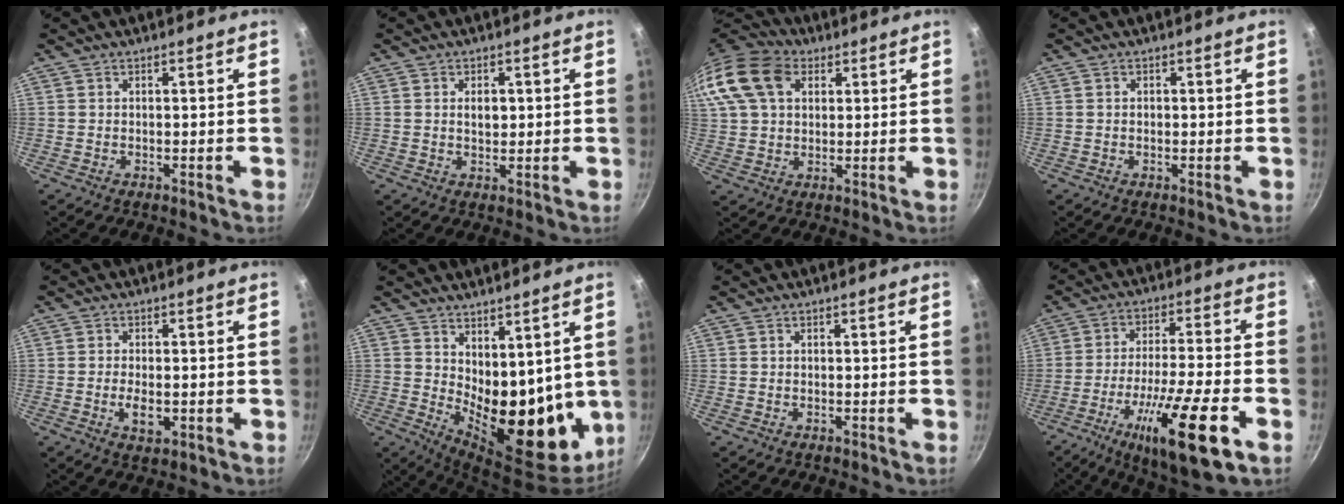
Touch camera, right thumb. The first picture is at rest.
{"total": 3.1, "force": [0.5, 2.0, 2.3], "torque": [-0.024, -0.001, 0.008]}
{"total": 20.1, "force": [7.2, 14.4, 12.0], "torque": [-0.269, 0.032, 0.122]}
{"total": 0.9, "force": [0.1, 0.7, 0.5], "torque": [-0.007, 0.004, 0.001]}
{"total": 4.3, "force": [-0.9, 2.2, 3.6], "torque": [-0.066, -0.004, -0.013]}
{"total": 15.3, "force": [3.3, 8.1, 12.5], "torque": [-0.142, -0.059, 0.072]}
{"total": 0.0}
{"total": 19.3, "force": [-8.4, 3.9, 17.0], "torque": [-0.283, 0.022, -0.138]}